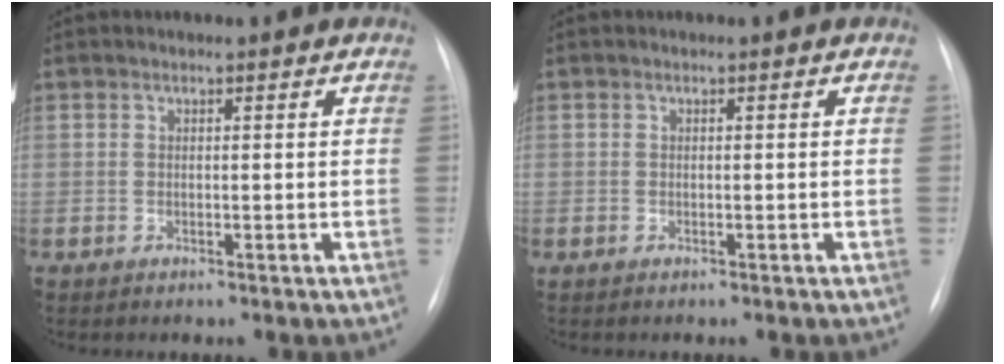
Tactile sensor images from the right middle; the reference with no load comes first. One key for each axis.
{"total": 0.0}